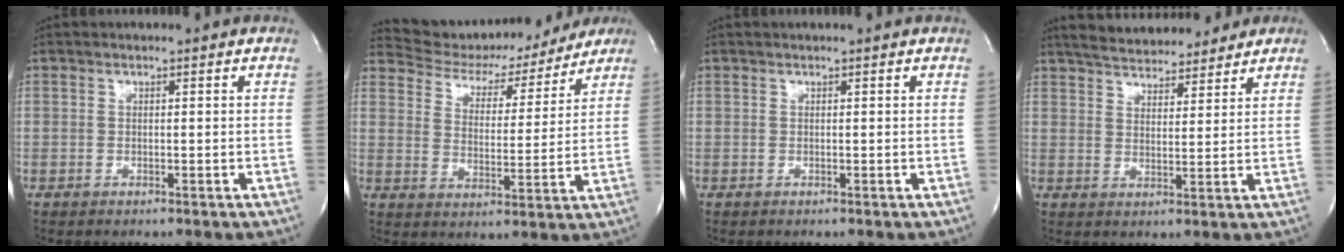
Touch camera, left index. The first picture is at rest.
{"total": 15.9, "force": [14.7, 5.2, 3.3], "torque": [-0.040, 0.002, 0.200]}
{"total": 1.1, "force": [1.0, 0.0, 0.5], "torque": [-0.009, 0.012, 0.014]}
{"total": 14.0, "force": [12.4, 4.2, 5.0], "torque": [-0.075, 0.020, 0.181]}